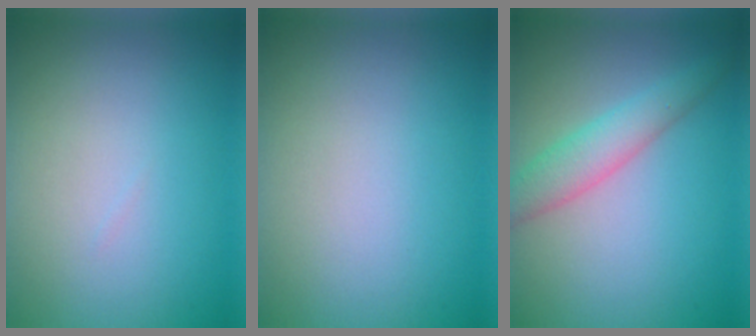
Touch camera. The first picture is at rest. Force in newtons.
{"total": 0.0}
{"total": 3.4, "press": 3.4, "slide": 0.1}